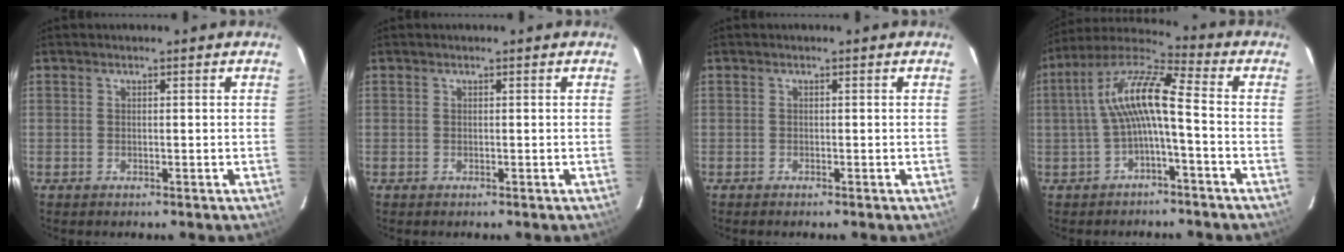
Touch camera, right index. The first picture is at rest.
{"total": 0.0}
{"total": 0.0}
{"total": 10.4, "force": [-1.3, 1.8, 10.2], "torque": [-0.214, 0.026, -0.030]}